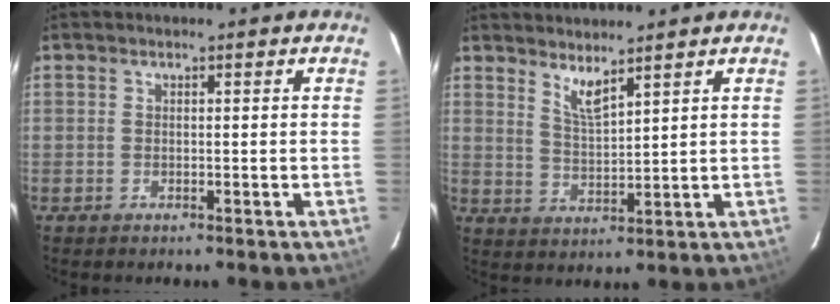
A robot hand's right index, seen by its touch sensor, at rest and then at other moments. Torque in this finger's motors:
{"motor_torque": [0.01, 0.13, 0.22, 0.04]}